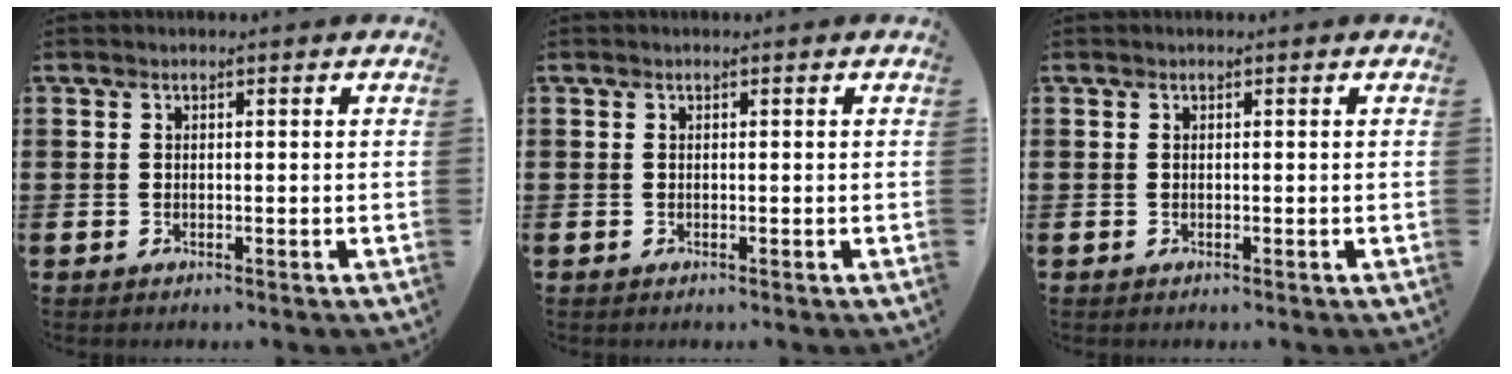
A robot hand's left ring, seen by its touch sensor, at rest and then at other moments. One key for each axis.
{"total": 0.0}
{"total": 0.0}